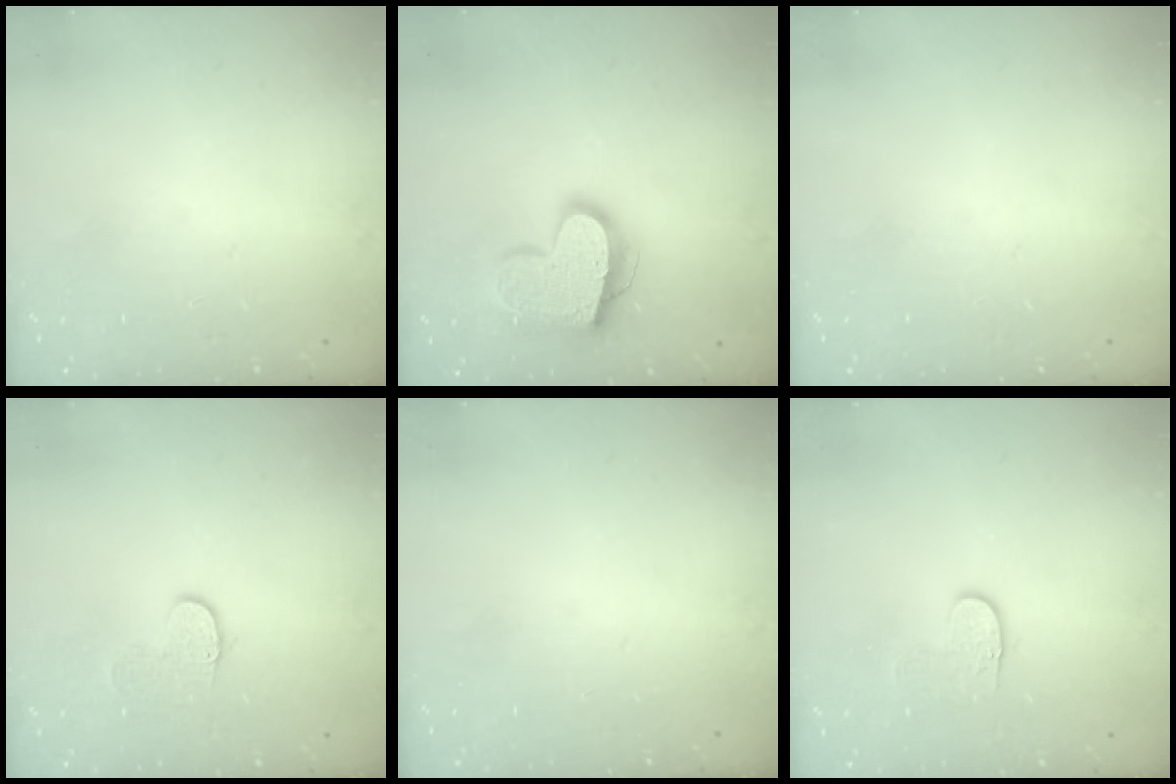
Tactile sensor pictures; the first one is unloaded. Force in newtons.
{"total": 17.7, "press": 17.6, "slide": 1.5}
{"total": 0.0}
{"total": 6.6, "press": 6.6, "slide": 0.6}
{"total": 0.0}
{"total": 3.7, "press": 3.7, "slide": 0.2}